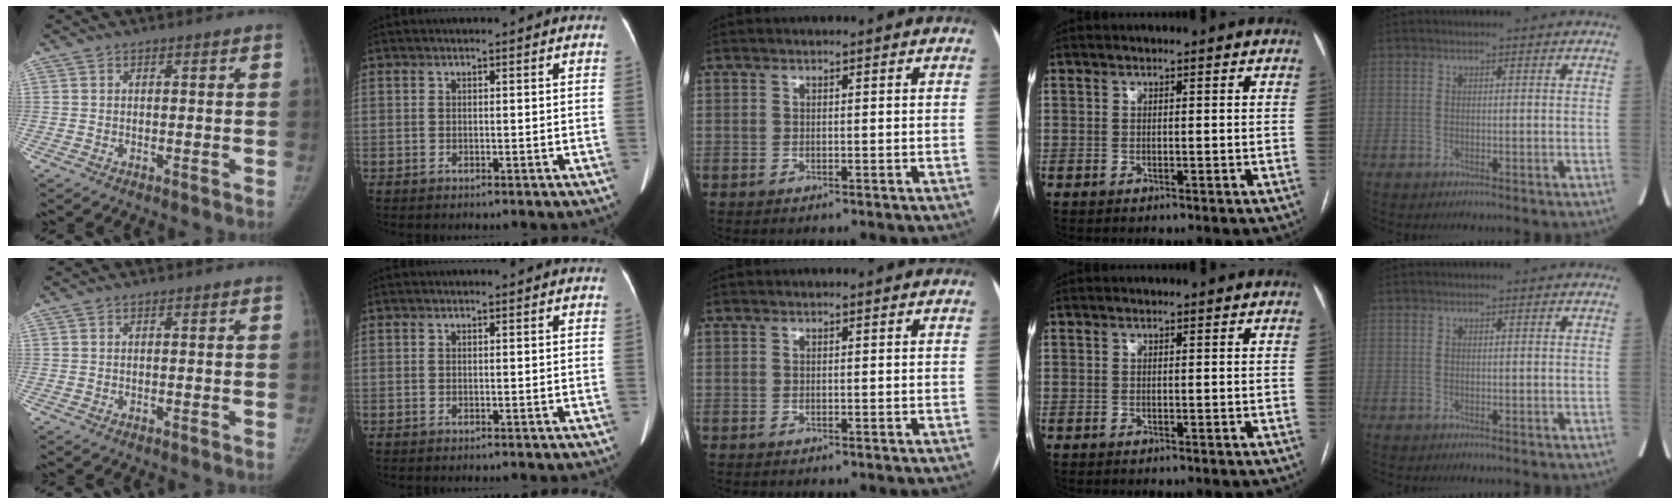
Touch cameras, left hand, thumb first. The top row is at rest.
{}